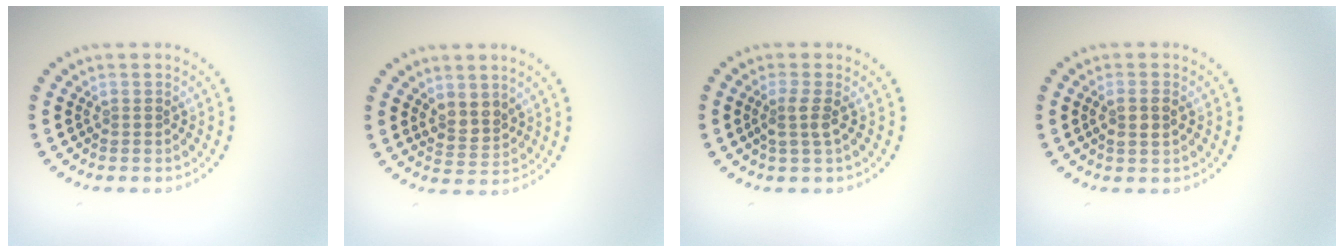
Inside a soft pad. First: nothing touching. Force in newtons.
{"total": 2.3, "press": 1.9, "slide": 1.2}
{"total": 1.9, "press": 1.5, "slide": 1.2}
{"total": 1.9, "press": 1.8, "slide": 0.6}